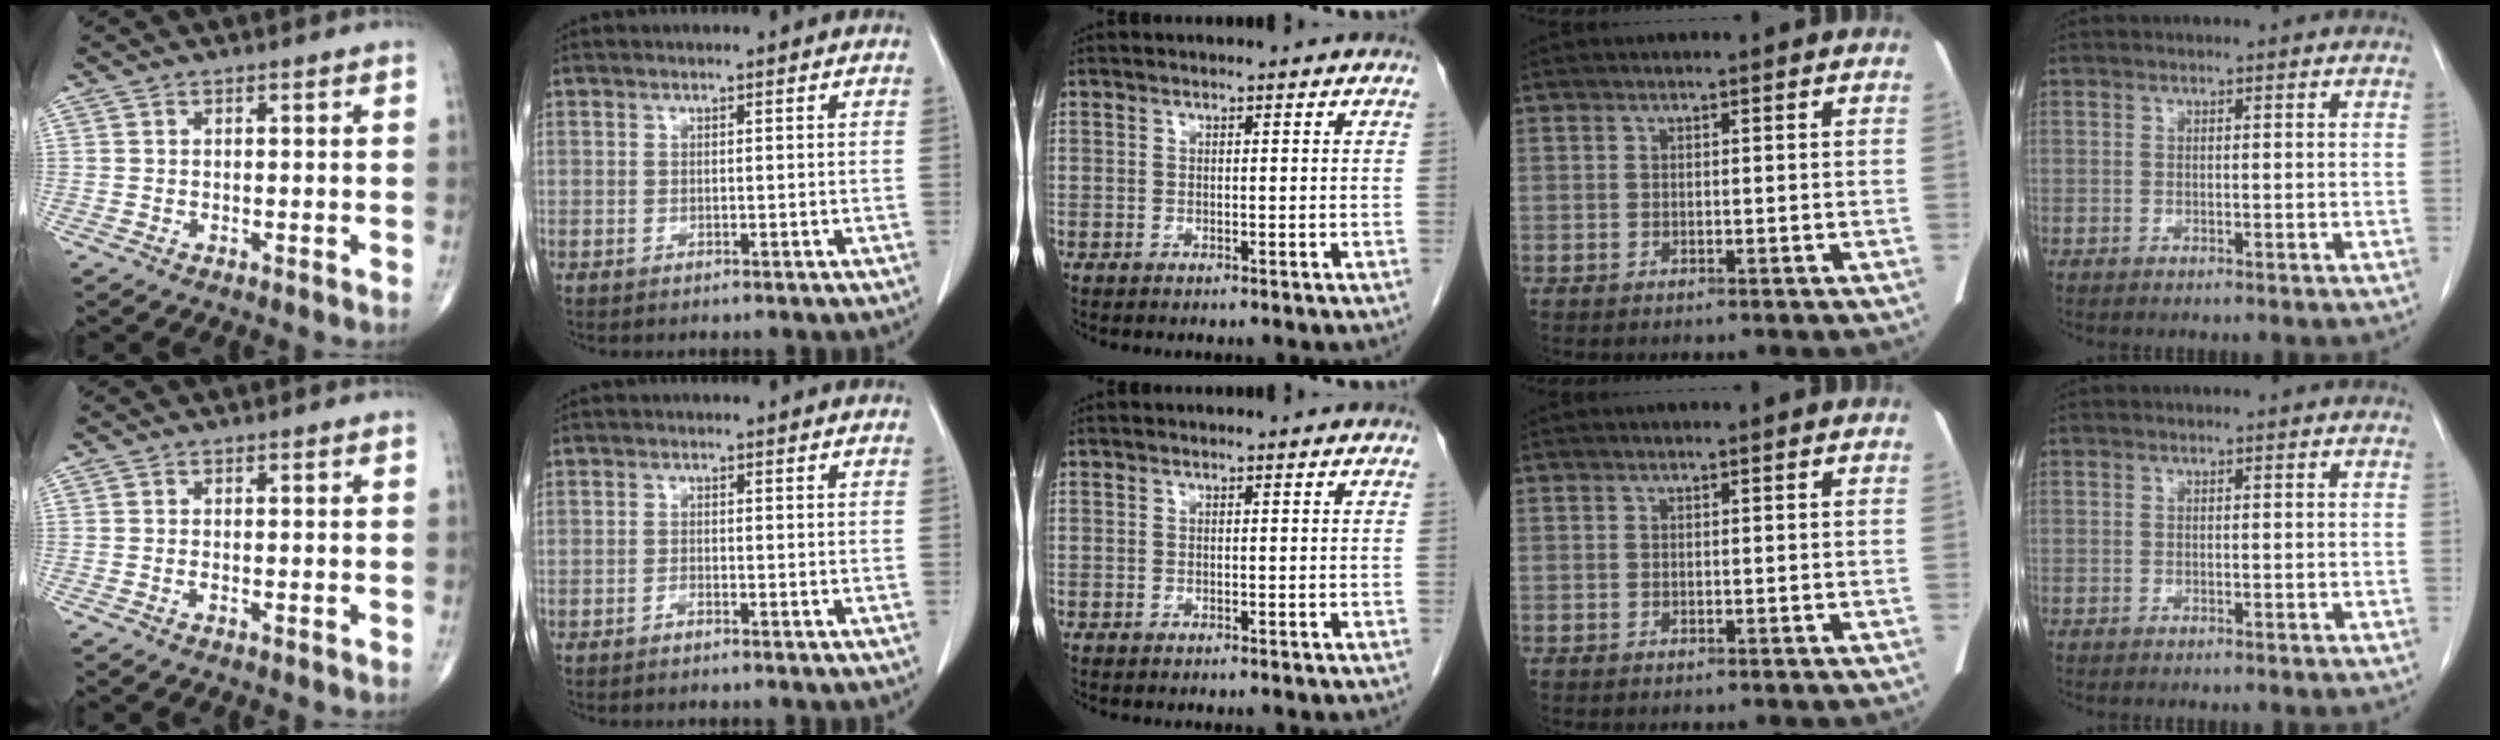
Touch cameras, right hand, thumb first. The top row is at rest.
{"thumb": {"total": 0.6, "force": [-0.2, 0.2, 0.5], "torque": [-0.011, -0.001, -0.004]}, "index": {"total": 0.7, "force": [-0.7, 0.0, 0.3], "torque": [-0.003, 0.001, -0.013]}}